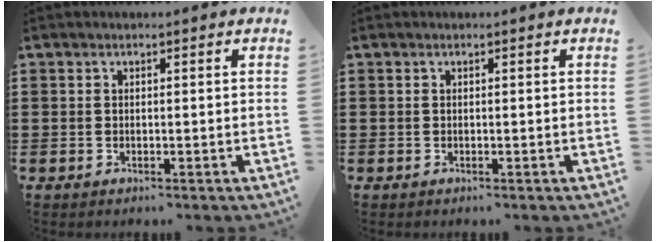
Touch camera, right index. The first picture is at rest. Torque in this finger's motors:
{"motor_torque": [-0.08, 0.21, 0.04, -0.01]}